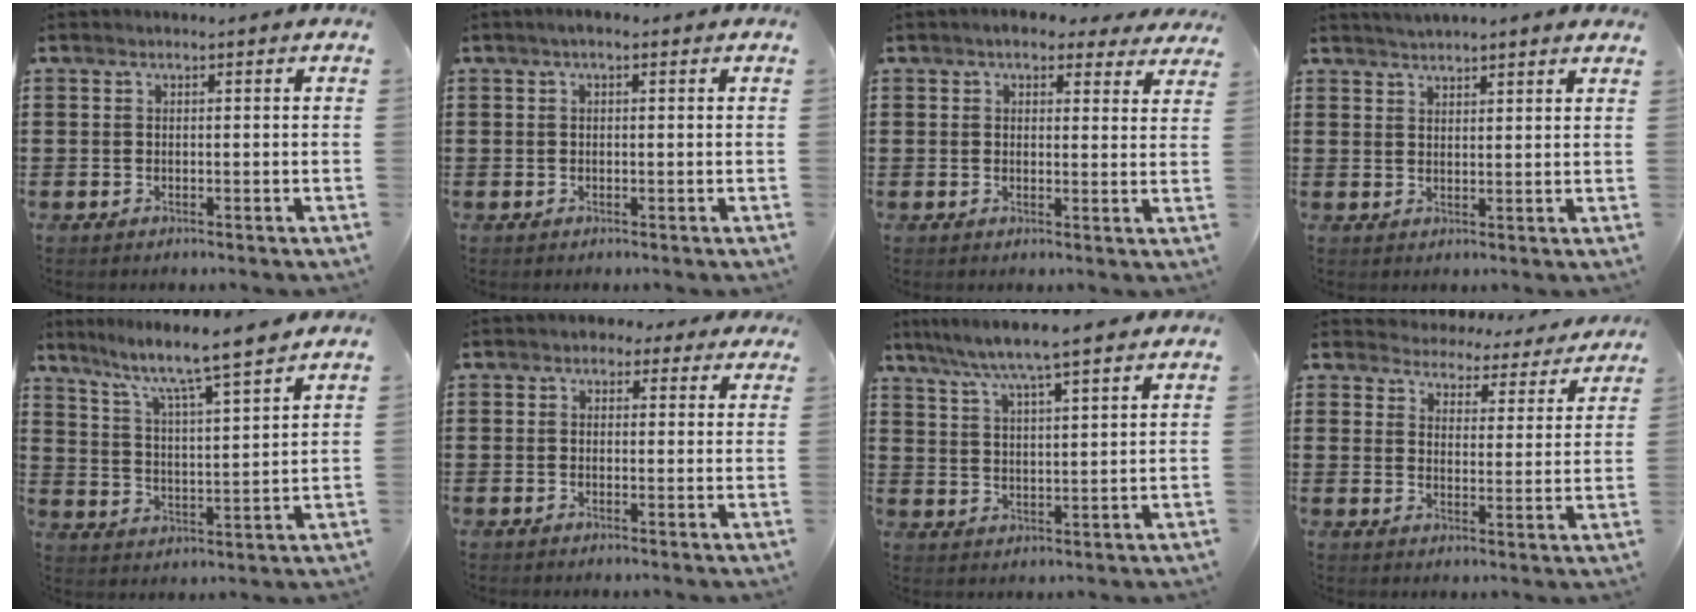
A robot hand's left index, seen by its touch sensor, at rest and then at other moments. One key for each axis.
{"total": 0.8, "fx": 0.0, "fy": 0.4, "fz": 0.7, "tx": -0.014, "ty": 0.004, "tz": -0.002}
{"total": 4.1, "fx": 3.4, "fy": 1.4, "fz": 1.7, "tx": -0.036, "ty": -0.004, "tz": 0.060}
{"total": 2.4, "fx": 2.3, "fy": -0.2, "fz": 0.3, "tx": -0.010, "ty": -0.003, "tz": 0.044}
{"total": 6.7, "fx": 5.8, "fy": -0.4, "fz": 3.4, "tx": -0.088, "ty": -0.044, "tz": 0.091}
{"total": 1.8, "fx": 0.9, "fy": 1.5, "fz": 0.6, "tx": -0.011, "ty": 0.006, "tz": 0.013}
{"total": 5.9, "fx": 5.0, "fy": -0.2, "fz": 3.1, "tx": -0.078, "ty": -0.021, "tz": 0.085}
{"total": 4.1, "fx": 4.0, "fy": 0.5, "fz": -0.5, "tx": -0.016, "ty": -0.034, "tz": 0.067}